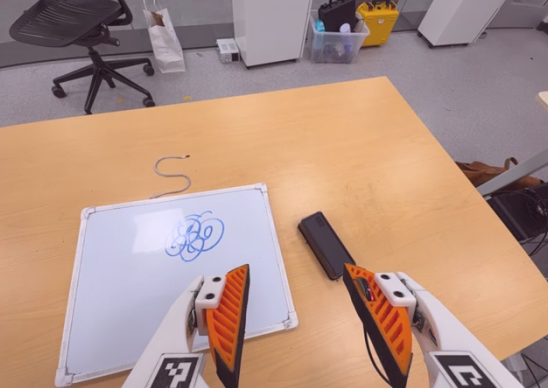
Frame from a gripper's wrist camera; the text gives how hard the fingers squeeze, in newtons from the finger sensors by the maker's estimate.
{"total": 0.0}